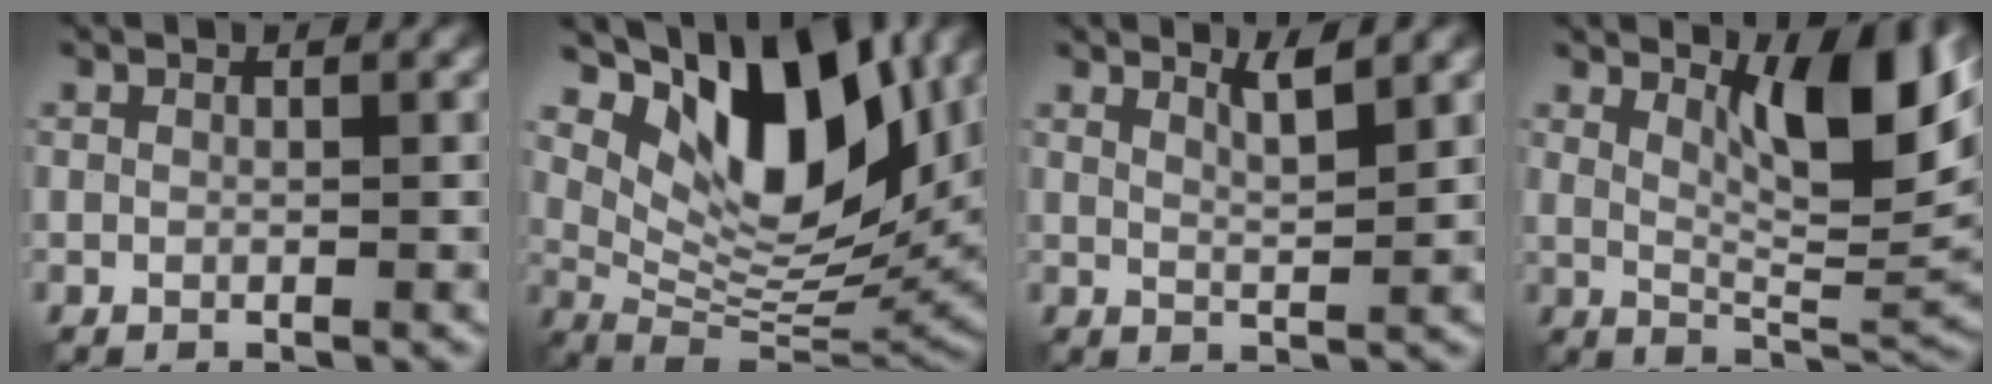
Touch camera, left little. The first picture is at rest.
{"total": 11.8, "force": [5.2, 5.4, 9.1], "torque": [-0.140, -0.009, 0.098]}
{"total": 2.1, "force": [1.5, 0.2, 1.4], "torque": [-0.021, 0.000, 0.022]}
{"total": 8.5, "force": [3.8, 2.2, 7.3], "torque": [-0.112, -0.005, 0.064]}